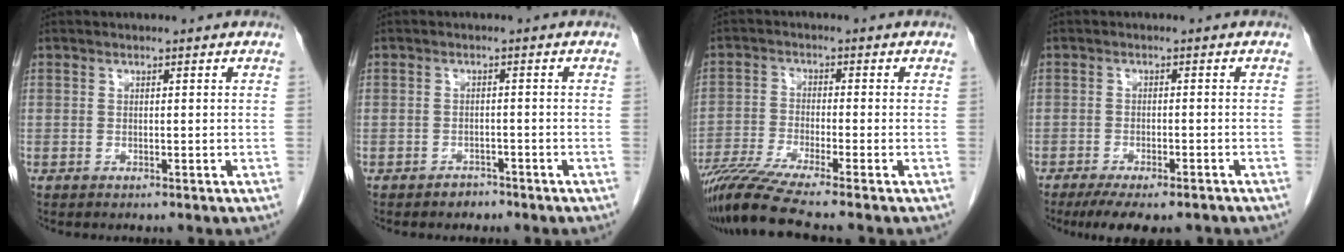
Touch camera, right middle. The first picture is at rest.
{"total": 1.7, "force": [-1.4, 0.9, 0.2], "torque": [-0.008, 0.003, -0.022]}
{"total": 9.3, "force": [-7.6, -1.4, 5.2], "torque": [-0.092, -0.030, -0.134]}
{"total": 9.5, "force": [-7.5, 2.8, 5.2], "torque": [-0.070, -0.008, -0.108]}